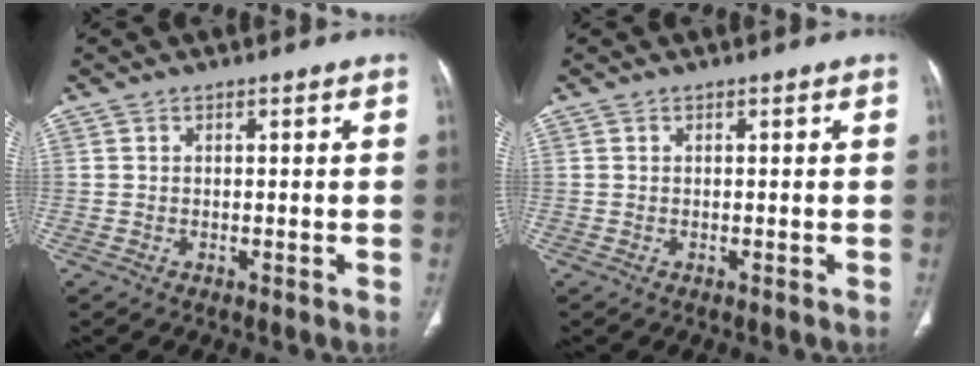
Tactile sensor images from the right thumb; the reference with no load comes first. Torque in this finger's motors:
{"motor_torque": [0.00, 0.00, 0.00, 0.00, 0.00]}